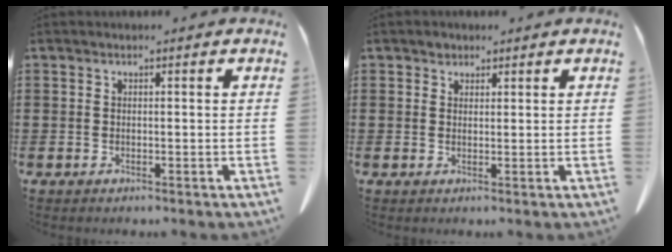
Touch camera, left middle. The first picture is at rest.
{"total": 1.2, "force": [0.9, 0.8, 0.1], "torque": [-0.006, 0.004, 0.018]}